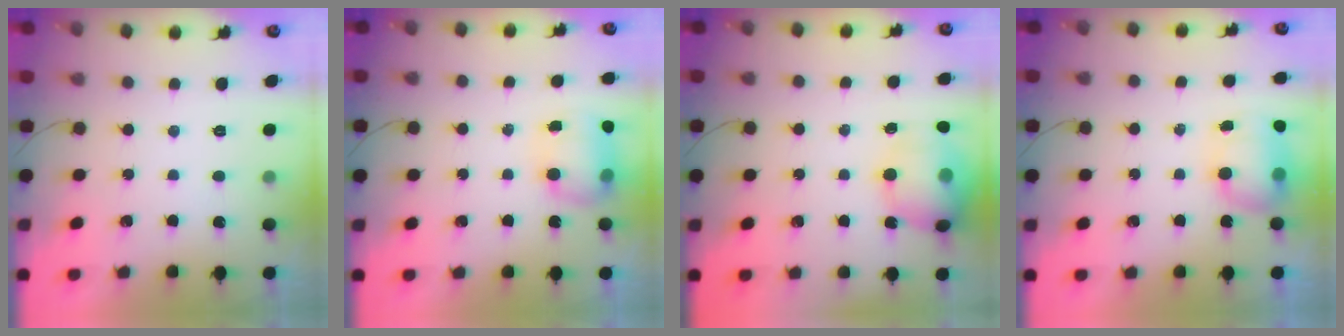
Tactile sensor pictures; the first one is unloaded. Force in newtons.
{"total": 8.0, "press": 8.0, "slide": 0.6}
{"total": 16.2, "press": 15.2, "slide": 5.6}
{"total": 11.5, "press": 8.8, "slide": 7.4}